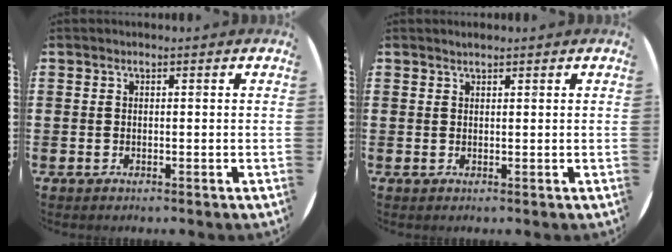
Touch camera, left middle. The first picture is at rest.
{"total": 0.7, "force": [0.7, 0.1, 0.1], "torque": [-0.003, 0.000, 0.014]}